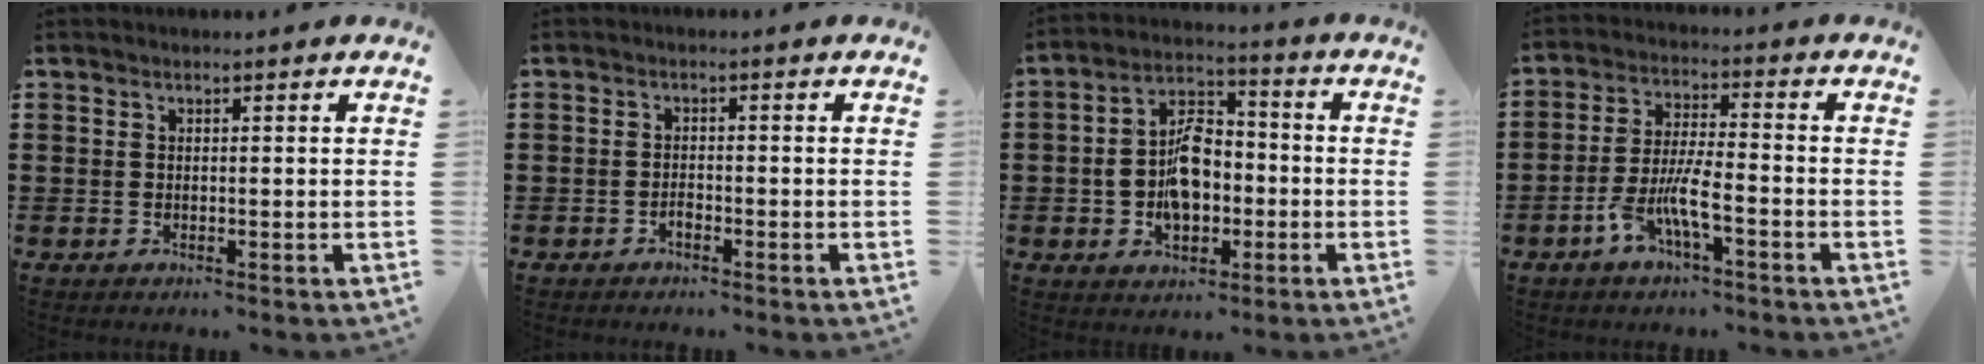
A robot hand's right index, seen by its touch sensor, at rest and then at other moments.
{"total": 1.0, "force": [-0.8, 0.2, 0.6], "torque": [-0.015, -0.006, -0.014]}
{"total": 8.2, "force": [-1.4, 5.3, 6.1], "torque": [-0.125, 0.007, -0.029]}
{"total": 7.3, "force": [-3.6, 1.7, 6.1], "torque": [-0.132, -0.007, -0.071]}